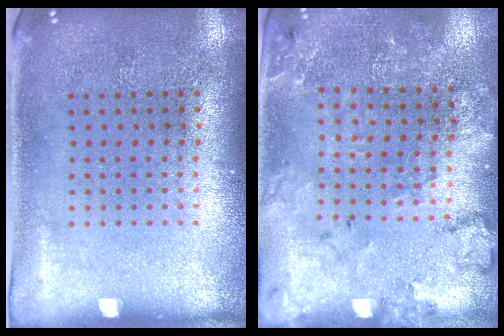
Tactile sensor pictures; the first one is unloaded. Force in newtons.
{"total": 1.7, "press": 1.7, "slide": 0.2}